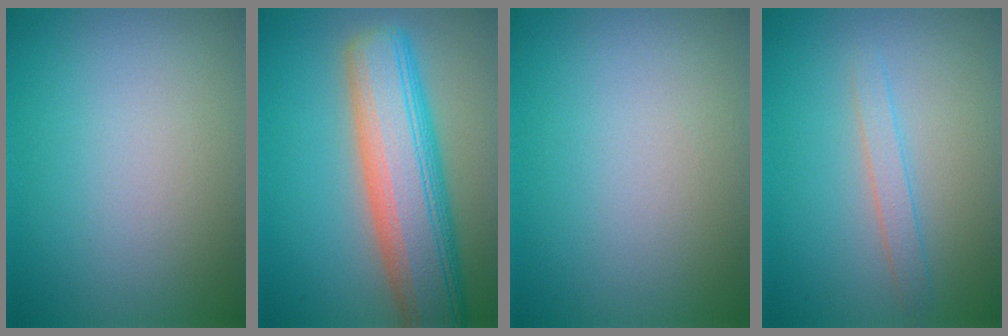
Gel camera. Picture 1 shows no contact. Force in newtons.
{"total": 10.2, "press": 10.2, "slide": 0.5}
{"total": 0.0}
{"total": 1.6, "press": 1.6, "slide": 0.1}